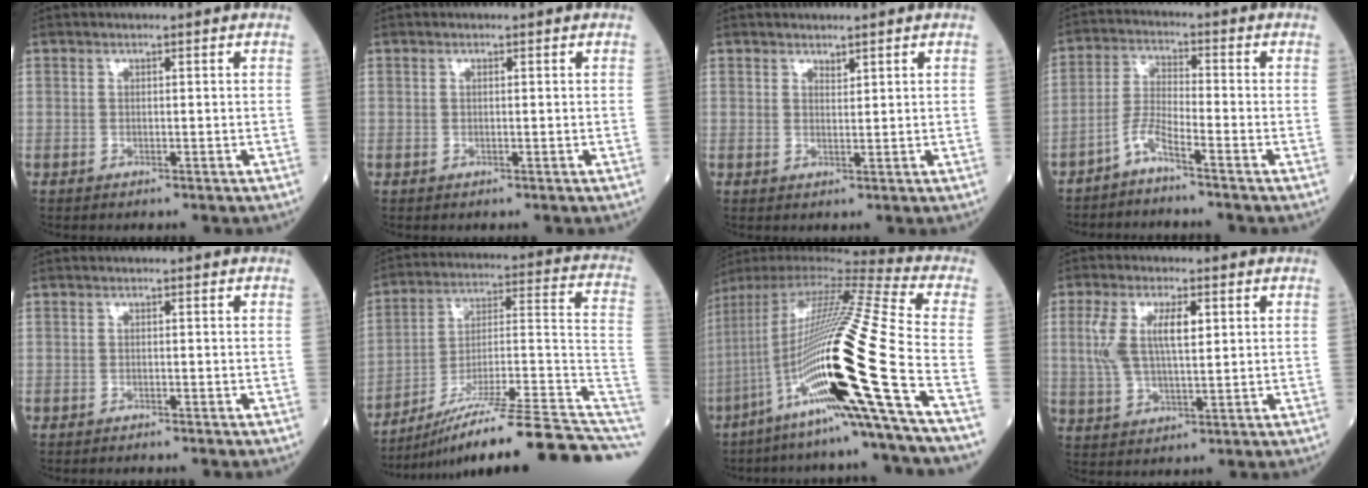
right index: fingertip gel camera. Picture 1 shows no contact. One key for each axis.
{"total": 0.0}
{"total": 1.1, "fx": 0.9, "fy": 0.7, "fz": 0.4, "tx": -0.001, "ty": -0.003, "tz": 0.013}
{"total": 4.2, "fx": -3.4, "fy": -0.1, "fz": 2.4, "tx": -0.056, "ty": -0.008, "tz": -0.073}
{"total": 1.6, "fx": -1.5, "fy": -0.1, "fz": 0.5, "tx": -0.007, "ty": 0.000, "tz": -0.018}
{"total": 25.1, "fx": -18.7, "fy": 1.0, "fz": 16.8, "tx": -0.173, "ty": 0.020, "tz": -0.289}
{"total": 26.7, "fx": -9.0, "fy": -1.4, "fz": 25.1, "tx": -0.445, "ty": -0.028, "tz": -0.170}
{"total": 7.9, "fx": 1.9, "fy": 2.6, "fz": 7.2, "tx": -0.159, "ty": 0.014, "tz": 0.041}